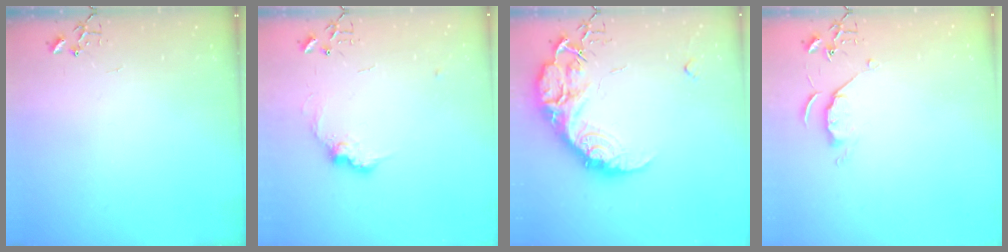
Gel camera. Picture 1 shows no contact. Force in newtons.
{"total": 9.4, "press": 9.4, "slide": 0.4}
{"total": 20.8, "press": 20.8, "slide": 1.1}
{"total": 6.0, "press": 6.0, "slide": 0.6}